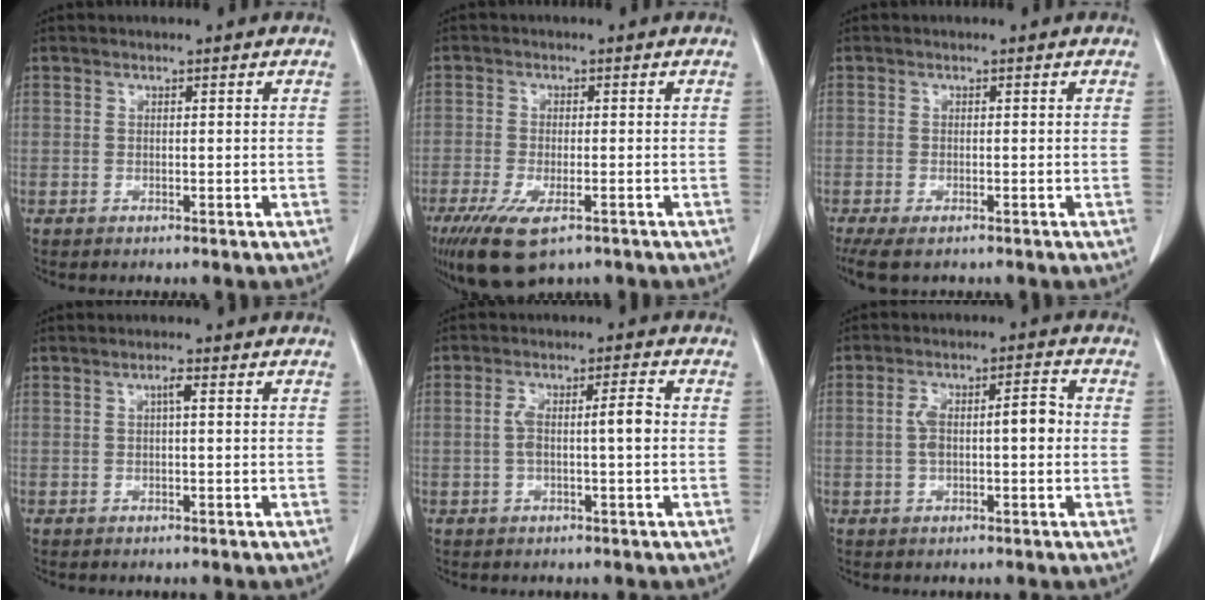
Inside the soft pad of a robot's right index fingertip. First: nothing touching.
{"total": 8.9, "force": [-5.4, 2.9, 6.4], "torque": [-0.112, -0.021, -0.086]}
{"total": 5.7, "force": [-4.0, 2.1, 3.4], "torque": [-0.064, -0.016, -0.065]}
{"total": 1.4, "force": [0.3, 0.2, 1.3], "torque": [-0.025, 0.004, 0.005]}
{"total": 5.4, "force": [-0.2, 0.9, 5.3], "torque": [-0.105, 0.021, -0.002]}
{"total": 6.8, "force": [-0.1, 2.2, 6.4], "torque": [-0.124, 0.031, -0.002]}